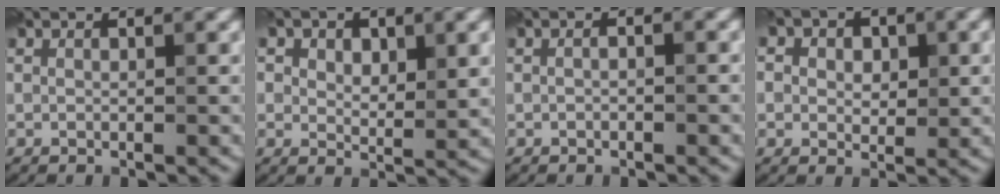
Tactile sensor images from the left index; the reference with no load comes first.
{"total": 5.1, "force": [2.2, 3.1, 3.4], "torque": [-0.047, -0.004, 0.026]}
{"total": 1.0, "force": [-0.1, 0.4, 0.8], "torque": [-0.006, -0.006, -0.007]}
{"total": 6.8, "force": [2.8, 4.9, 3.8], "torque": [-0.038, 0.025, 0.002]}